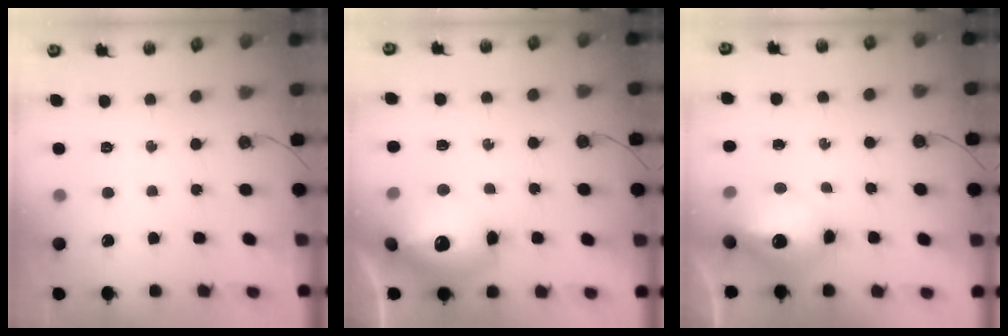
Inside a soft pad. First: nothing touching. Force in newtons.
{"total": 20.6, "press": 20.5, "slide": 1.8}
{"total": 15.1, "press": 14.4, "slide": 4.4}